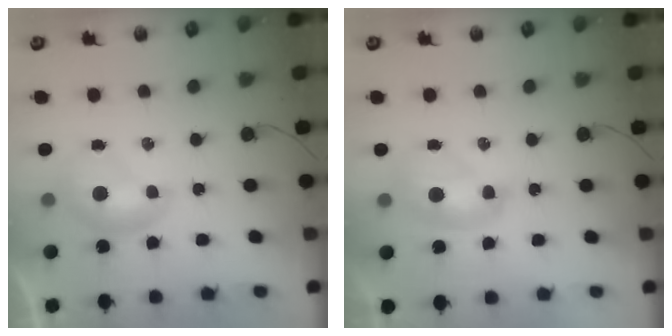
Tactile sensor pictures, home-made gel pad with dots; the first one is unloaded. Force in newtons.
{"total": 2.2, "press": 2.2, "slide": 0.2}